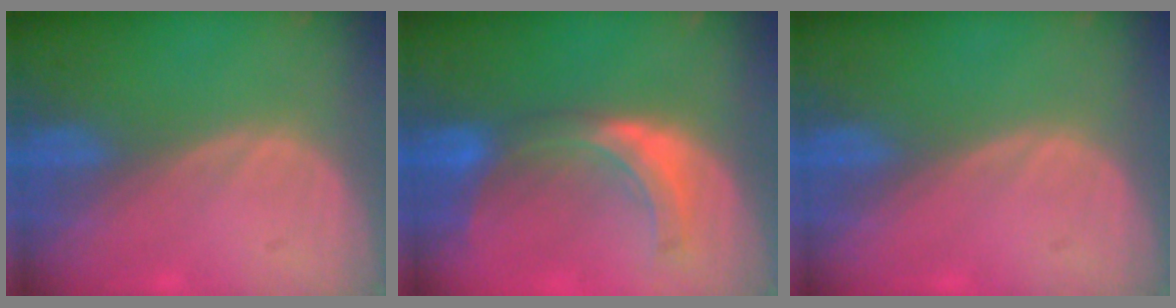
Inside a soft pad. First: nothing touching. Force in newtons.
{"total": 7.3, "press": 6.8, "slide": 2.9}
{"total": 0.0}